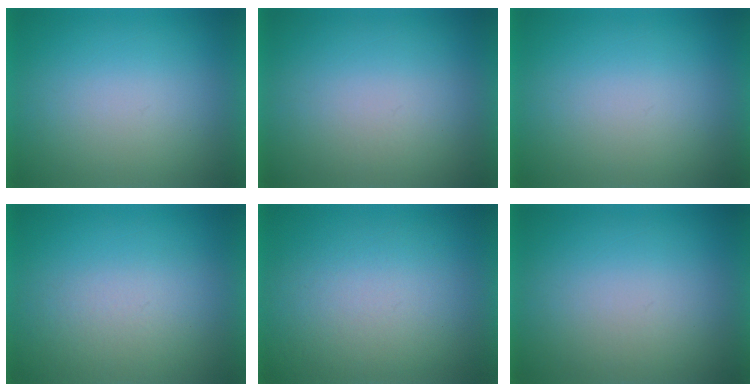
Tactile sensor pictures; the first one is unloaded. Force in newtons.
{"total": 1.0}
{"total": 0.0}
{"total": 5.1}
{"total": 3.8}
{"total": 1.2}